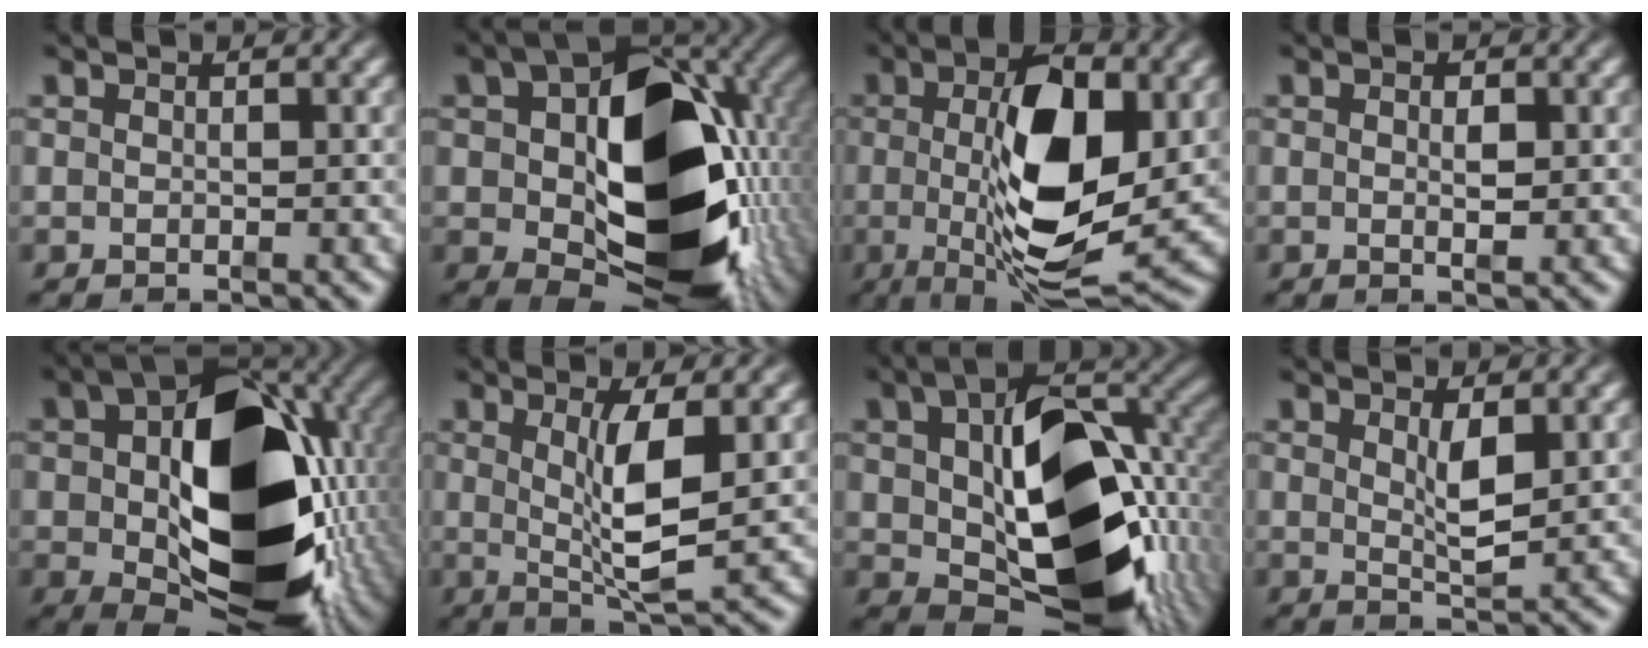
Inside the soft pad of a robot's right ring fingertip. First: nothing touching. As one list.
[{"total": 21.4, "force": [-2.2, 13.1, 16.8], "torque": [-0.273, -0.054, -0.004]}, {"total": 12.4, "force": [0.1, 4.9, 11.4], "torque": [-0.185, -0.025, 0.010]}, {"total": 1.5, "force": [0.0, 0.6, 1.4], "torque": [-0.020, -0.005, -0.001]}, {"total": 23.5, "force": [-2.7, 14.1, 18.6], "torque": [-0.306, -0.052, -0.013]}, {"total": 5.5, "force": [0.8, 0.7, 5.4], "torque": [-0.090, -0.016, 0.024]}, {"total": 17.4, "force": [-1.5, 10.0, 14.2], "torque": [-0.221, -0.049, 0.008]}, {"total": 2.4, "force": [0.8, 0.0, 2.2], "torque": [-0.034, -0.016, 0.024]}]